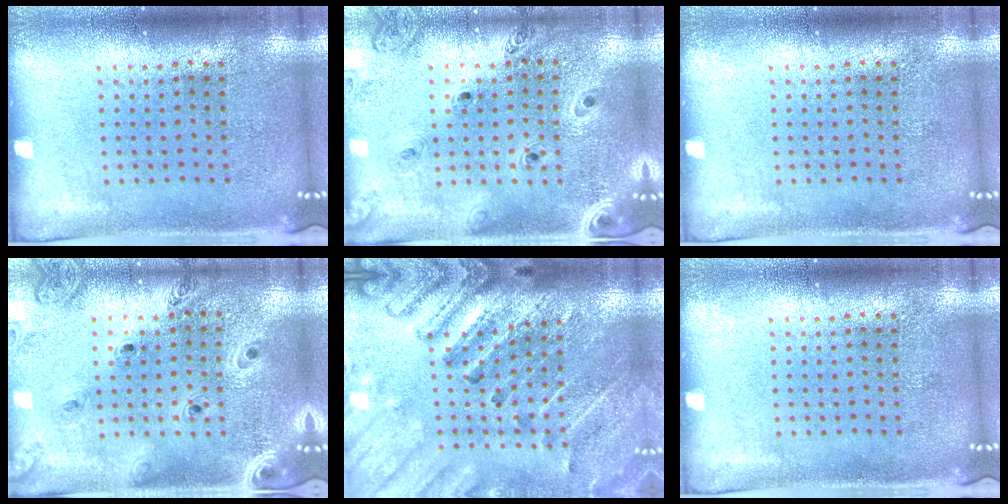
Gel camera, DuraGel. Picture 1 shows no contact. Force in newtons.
{"total": 1.3, "press": 1.3, "slide": 0.2}
{"total": 0.0}
{"total": 1.4, "press": 1.3, "slide": 0.2}
{"total": 2.7, "press": 2.7, "slide": 0.3}
{"total": 0.0}